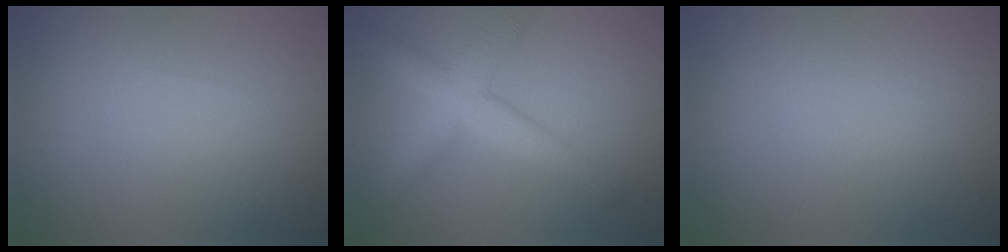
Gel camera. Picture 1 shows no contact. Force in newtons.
{"total": 4.6, "press": 4.6, "slide": 0.1}
{"total": 0.0}